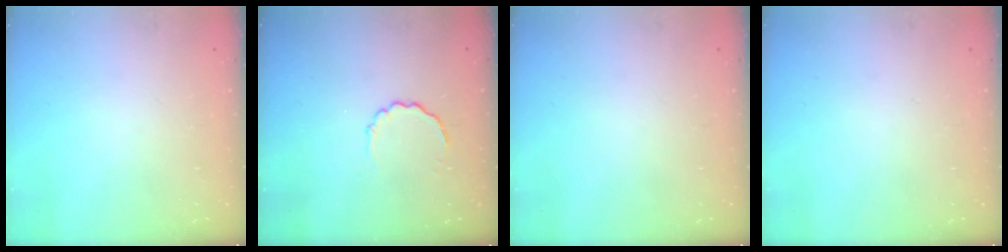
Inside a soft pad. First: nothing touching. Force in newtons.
{"total": 3.3, "press": 3.1, "slide": 1.0}
{"total": 0.0}
{"total": 0.0}